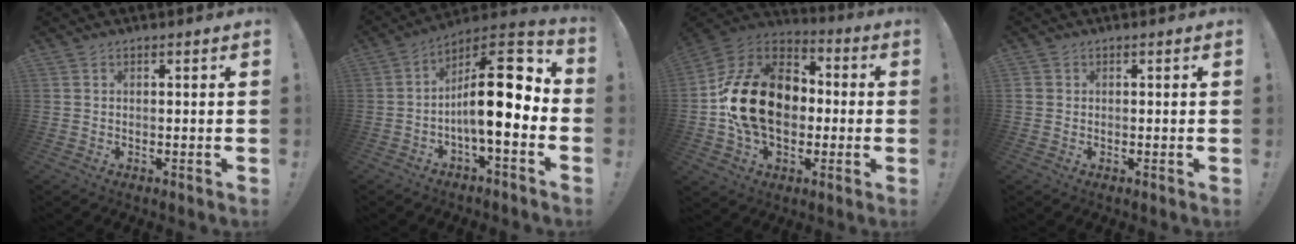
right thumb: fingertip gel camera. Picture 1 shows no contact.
{"total": 18.7, "force": [-0.7, 6.4, 17.6], "torque": [-0.269, 0.008, -0.009]}
{"total": 21.7, "force": [-0.3, 15.9, 14.7], "torque": [-0.250, 0.032, 0.007]}
{"total": 1.3, "force": [0.5, 1.1, 0.2], "torque": [-0.003, 0.003, 0.011]}